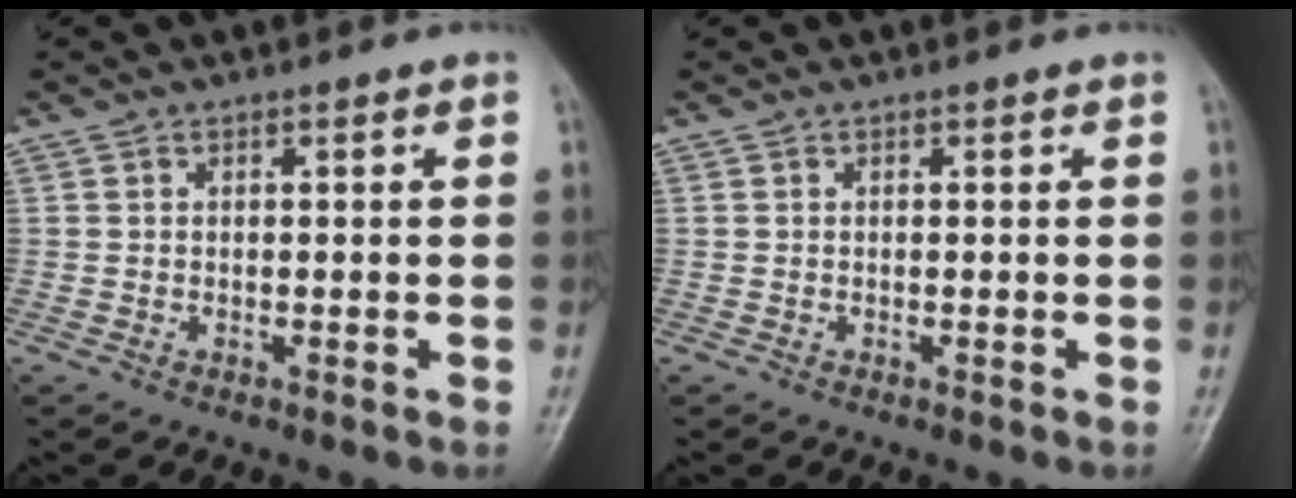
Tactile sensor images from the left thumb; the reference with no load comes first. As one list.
[{"total": 0.0}]